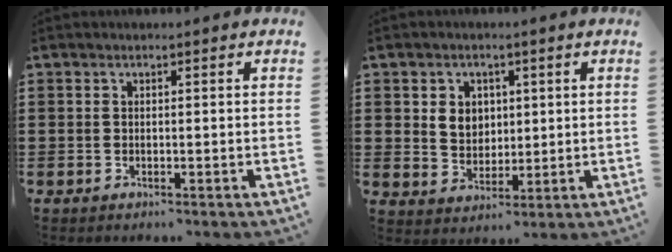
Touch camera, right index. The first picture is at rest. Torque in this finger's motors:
{"motor_torque": [0.41, -0.25, 0.22, 0.05]}